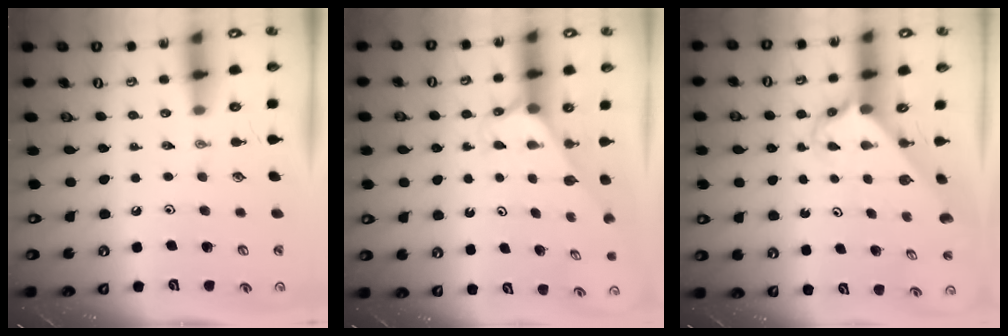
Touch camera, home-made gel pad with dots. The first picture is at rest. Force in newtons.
{"total": 3.5, "press": 3.4, "slide": 0.2}
{"total": 2.6, "press": 2.6, "slide": 0.2}